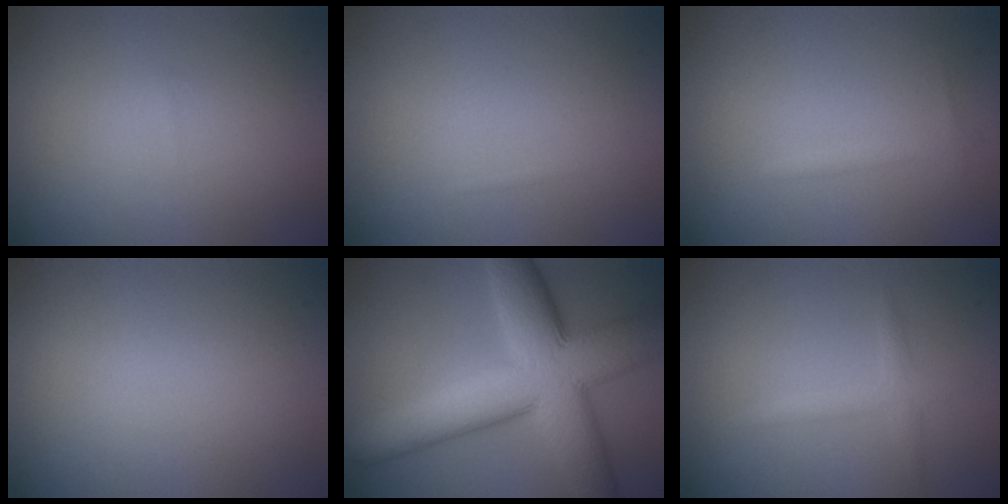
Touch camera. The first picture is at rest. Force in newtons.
{"total": 0.0}
{"total": 0.8, "press": 0.8, "slide": 0.0}
{"total": 0.0}
{"total": 12.1, "press": 12.1, "slide": 0.3}
{"total": 1.6, "press": 1.6, "slide": 0.0}